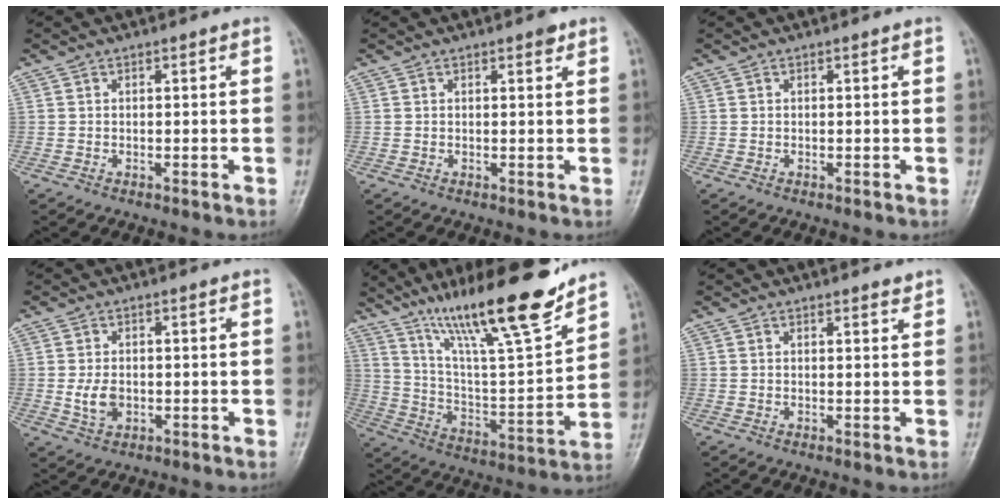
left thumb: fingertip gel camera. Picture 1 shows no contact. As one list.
[{"total": 1.5, "force": [1.0, 0.5, 1.0], "torque": [-0.009, -0.004, 0.011]}, {"total": 0.0}, {"total": 3.9, "force": [-0.3, 2.7, 2.8], "torque": [-0.049, -0.005, -0.001]}, {"total": 22.4, "force": [16.3, 3.4, 14.9], "torque": [-0.224, -0.078, 0.281]}, {"total": 1.4, "force": [1.3, 0.3, 0.6], "torque": [-0.005, -0.010, 0.018]}]